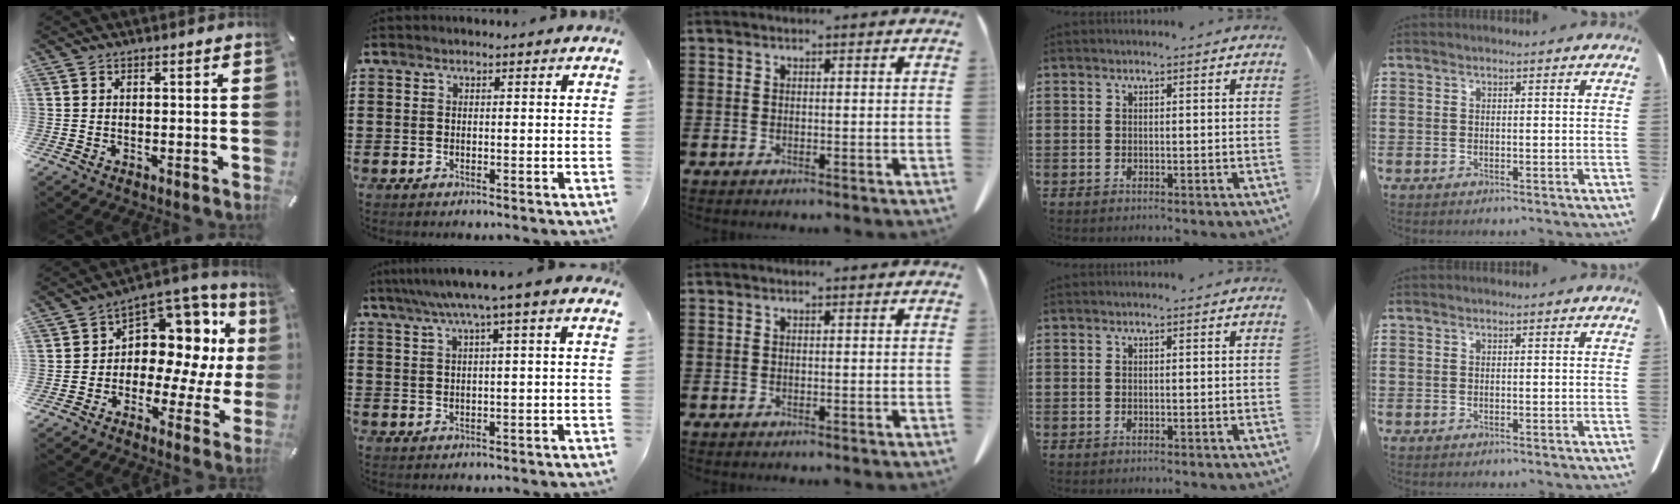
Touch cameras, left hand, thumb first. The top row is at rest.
{"thumb": {"total": 11.2, "force": [2.8, 8.6, 6.6], "torque": [-0.085, -0.045, 0.054]}, "index": {"total": 4.5, "force": [2.2, -0.6, 3.8], "torque": [-0.079, -0.003, 0.034]}}